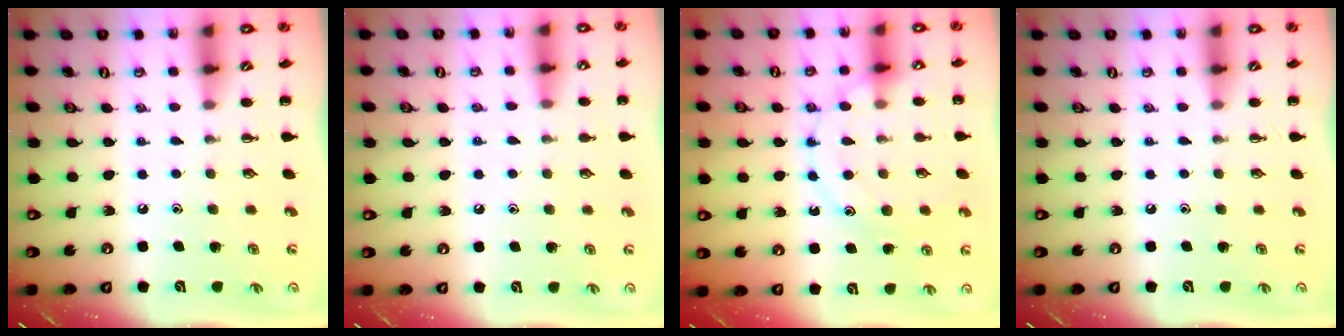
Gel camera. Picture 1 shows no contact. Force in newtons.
{"total": 6.0, "press": 5.7, "slide": 1.9}
{"total": 13.7, "press": 13.7, "slide": 0.4}
{"total": 0.0}